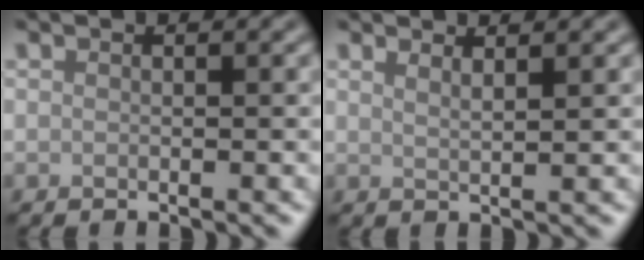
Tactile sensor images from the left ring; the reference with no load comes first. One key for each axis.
{"total": 1.8, "fx": 1.3, "fy": 0.5, "fz": 1.0, "tx": -0.005, "ty": 0.004, "tz": 0.009}